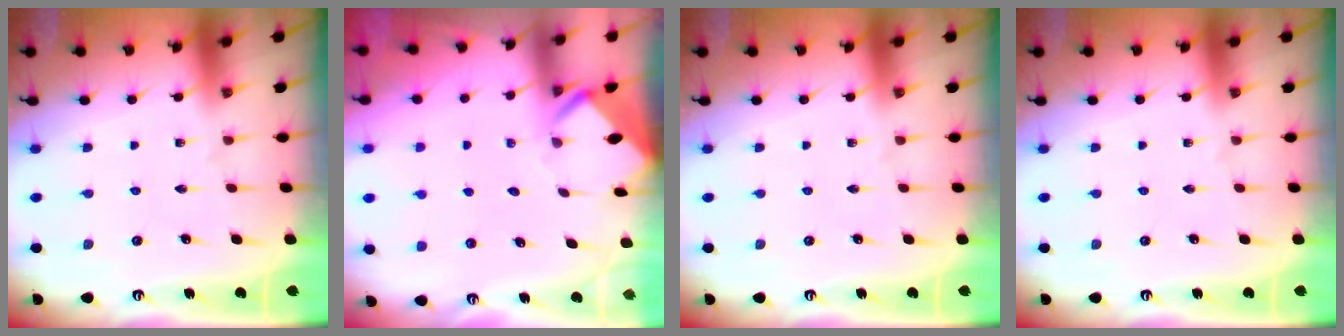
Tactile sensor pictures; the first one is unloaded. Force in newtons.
{"total": 3.3, "press": 3.3, "slide": 0.3}
{"total": 0.0}
{"total": 0.0}